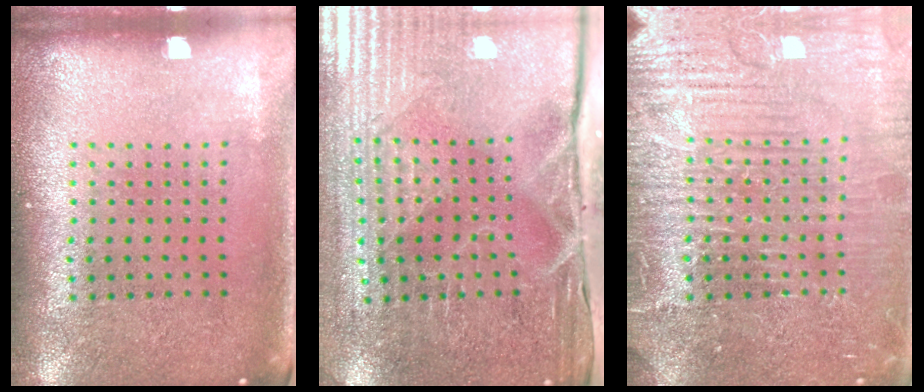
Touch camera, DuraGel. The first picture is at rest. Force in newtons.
{"total": 4.3, "press": 4.0, "slide": 1.5}
{"total": 7.0, "press": 6.9, "slide": 0.9}